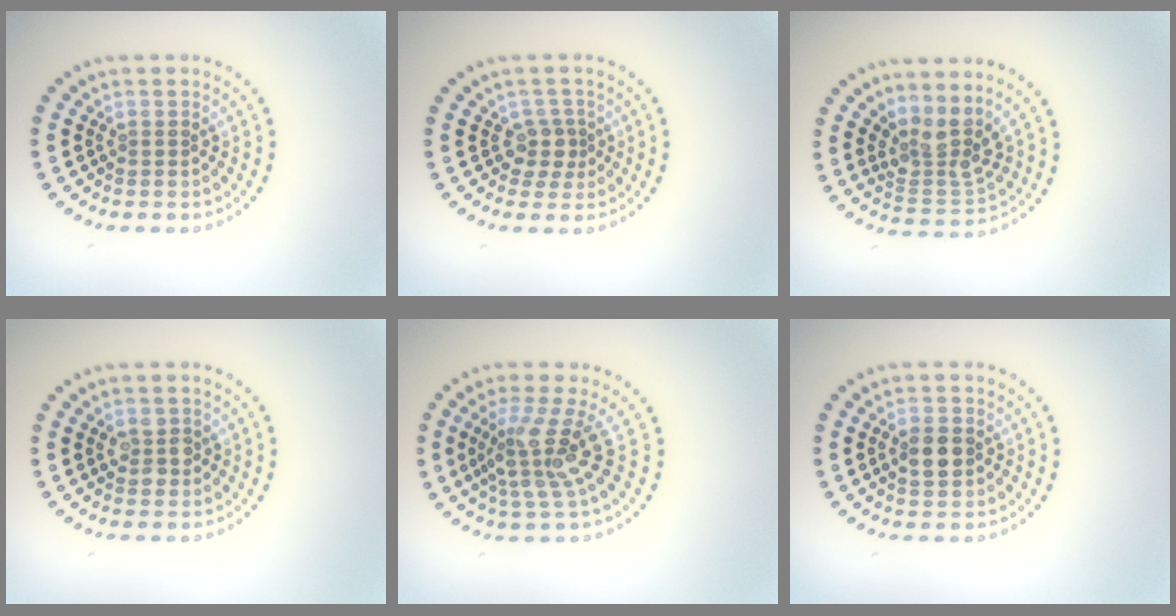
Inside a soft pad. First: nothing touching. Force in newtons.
{"total": 2.1, "press": 1.6, "slide": 1.3}
{"total": 3.5, "press": 2.7, "slide": 2.2}
{"total": 2.1, "press": 2.0, "slide": 0.4}
{"total": 4.4, "press": 3.2, "slide": 3.0}
{"total": 3.3, "press": 3.3, "slide": 0.1}